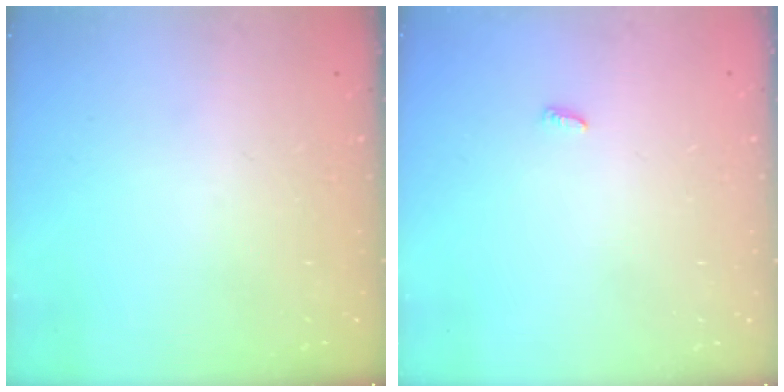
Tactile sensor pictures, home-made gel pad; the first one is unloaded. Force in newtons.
{"total": 2.4, "press": 2.4, "slide": 0.2}